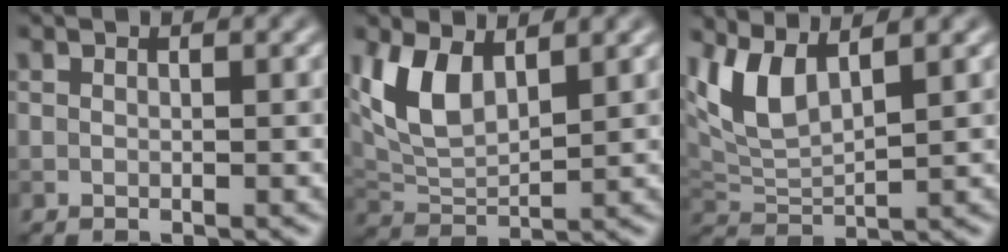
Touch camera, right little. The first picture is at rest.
{"total": 5.7, "force": [2.6, 2.9, 4.2], "torque": [-0.098, -0.002, 0.050]}
{"total": 5.1, "force": [3.0, 1.8, 3.7], "torque": [-0.092, 0.004, 0.061]}